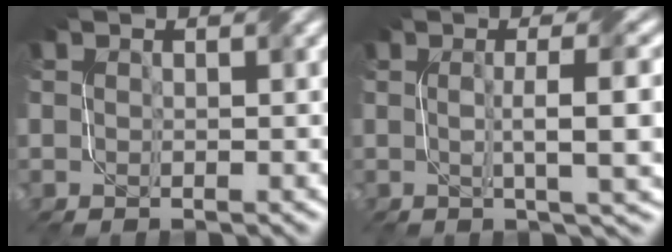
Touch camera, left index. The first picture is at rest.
{"total": 5.9, "force": [0.2, 1.1, 5.8], "torque": [-0.083, 0.005, 0.002]}